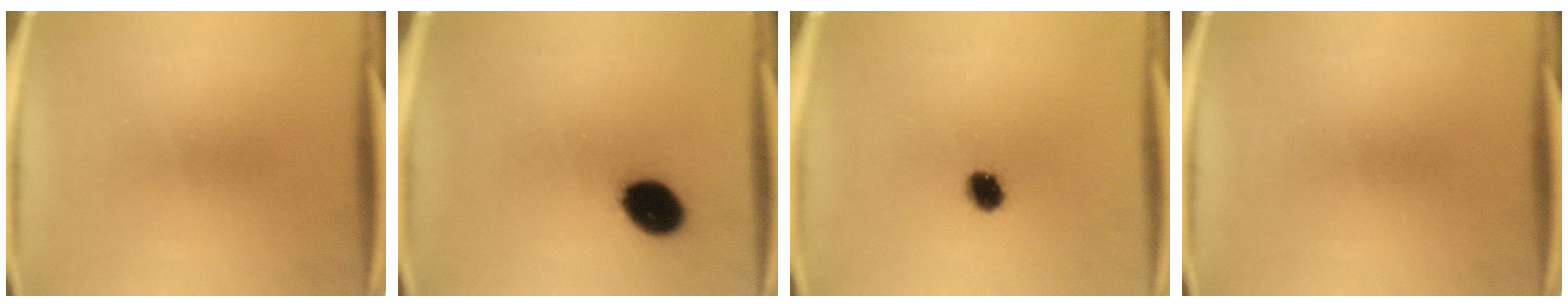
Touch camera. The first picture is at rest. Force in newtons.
{"total": 9.8}
{"total": 4.5}
{"total": 0.0}